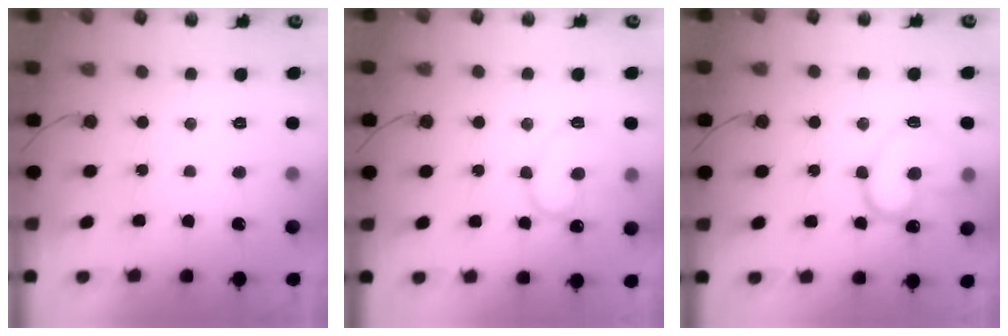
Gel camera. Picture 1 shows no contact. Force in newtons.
{"total": 12.6, "press": 12.6, "slide": 1.0}
{"total": 14.8, "press": 14.8, "slide": 1.4}